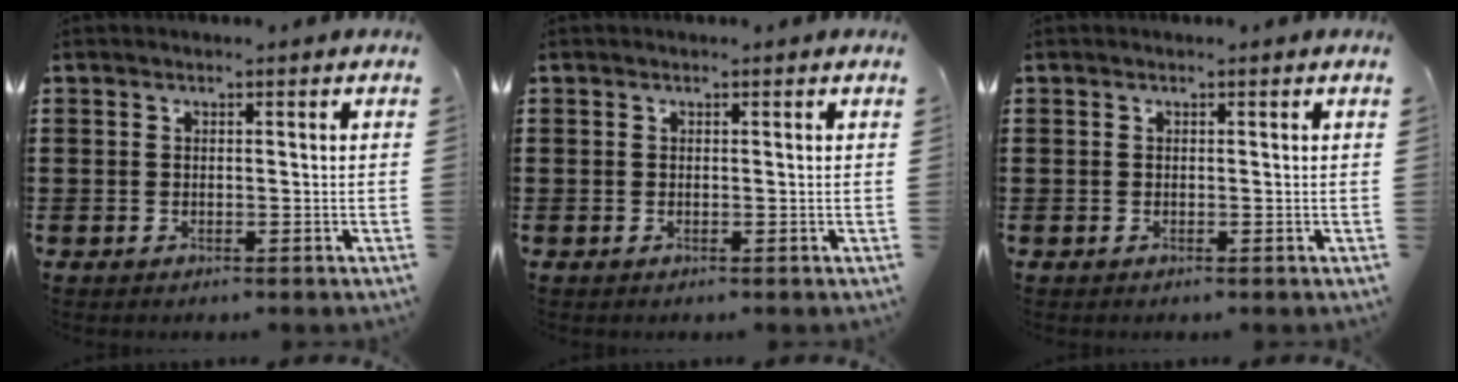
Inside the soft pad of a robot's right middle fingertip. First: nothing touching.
{"total": 0.0}
{"total": 0.0}